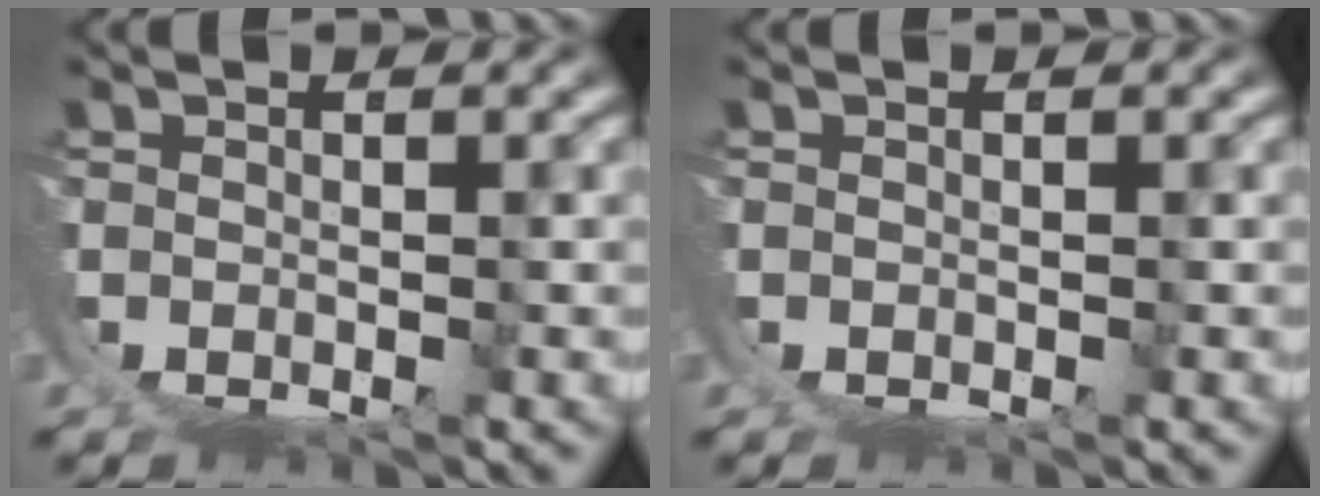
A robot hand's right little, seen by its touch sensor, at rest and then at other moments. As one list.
[{"total": 0.0}]